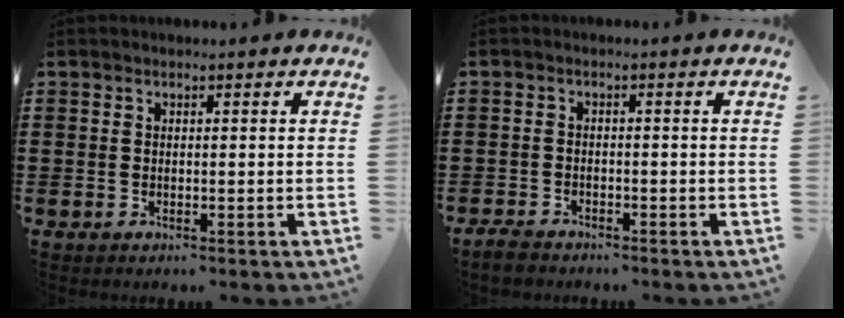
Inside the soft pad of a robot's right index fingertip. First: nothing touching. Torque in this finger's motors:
{"motor_torque": [-0.10, 0.67, -0.44, -0.21]}